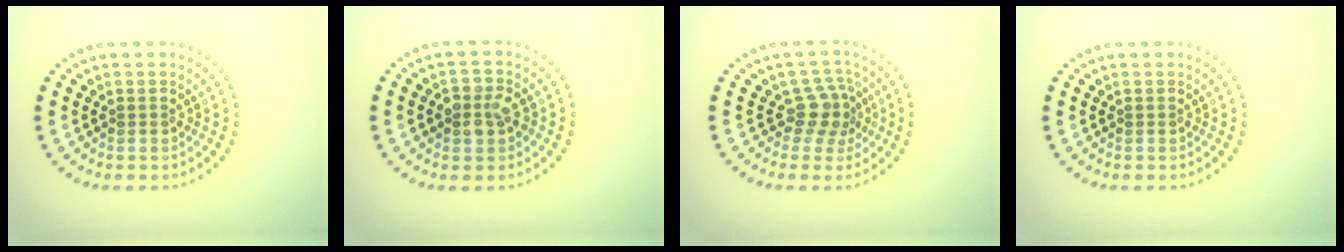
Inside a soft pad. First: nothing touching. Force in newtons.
{"total": 2.5, "press": 2.4, "slide": 0.4}
{"total": 2.9, "press": 2.2, "slide": 1.8}
{"total": 0.0}